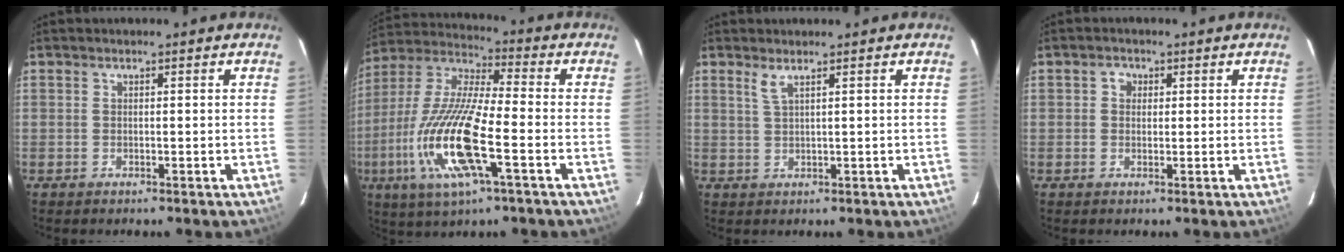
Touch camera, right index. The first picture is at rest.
{"total": 18.2, "force": [-6.0, 3.8, 16.8], "torque": [-0.354, -0.018, -0.125]}
{"total": 1.8, "force": [1.2, -0.1, 1.3], "torque": [-0.029, -0.001, 0.025]}
{"total": 1.8, "force": [0.3, 1.7, 0.5], "torque": [-0.007, 0.009, 0.003]}